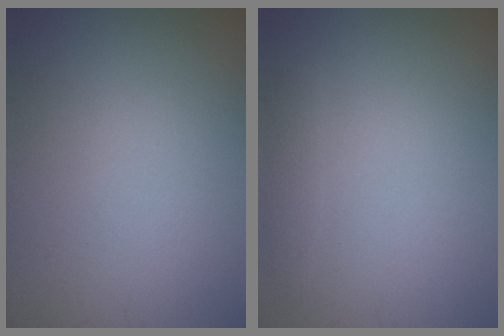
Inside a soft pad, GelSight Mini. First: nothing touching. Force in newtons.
{"total": 1.0, "press": 1.0, "slide": 0.1}